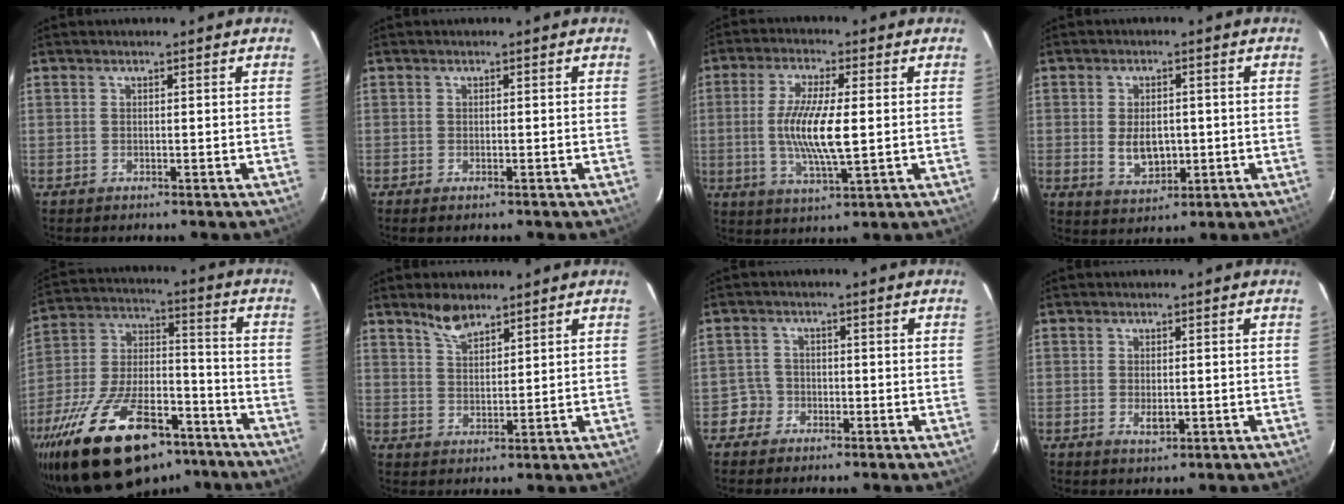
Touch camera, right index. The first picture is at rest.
{"total": 0.6, "force": [-0.4, 0.4, 0.2], "torque": [-0.003, -0.005, -0.007]}
{"total": 10.5, "force": [-0.2, 2.4, 10.2], "torque": [-0.198, -0.009, -0.003]}
{"total": 6.3, "force": [-0.6, 4.2, 4.7], "torque": [-0.088, -0.007, 0.001]}
{"total": 26.9, "force": [-18.1, 12.0, 15.9], "torque": [-0.303, -0.006, -0.280]}
{"total": 4.9, "force": [4.0, 1.8, 2.1], "torque": [-0.036, 0.000, 0.077]}
{"total": 3.3, "force": [-1.5, 2.9, -0.5], "torque": [0.013, 0.020, -0.026]}
{"total": 2.4, "force": [-0.4, 1.3, 2.0], "torque": [-0.034, -0.003, -0.004]}